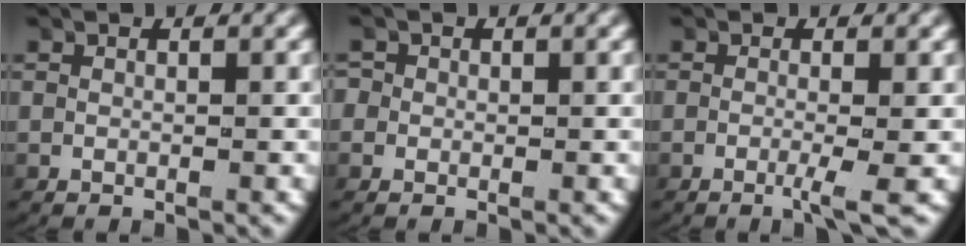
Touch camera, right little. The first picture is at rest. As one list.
[{"total": 2.0, "force": [0.0, 2.0, 0.4], "torque": [-0.016, -0.002, -0.005]}, {"total": 2.1, "force": [-0.8, 0.0, 2.0], "torque": [-0.026, -0.002, -0.020]}]